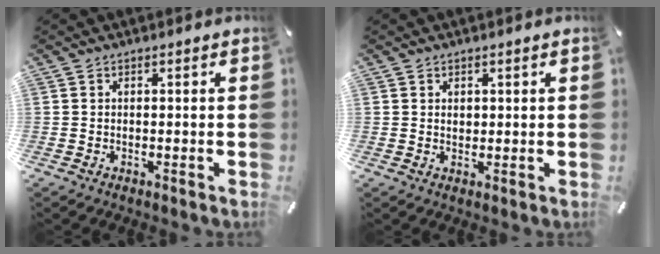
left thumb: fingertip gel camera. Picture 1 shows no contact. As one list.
[{"total": 1.4, "force": [0.6, 1.1, 0.6], "torque": [-0.005, -0.001, 0.008]}]